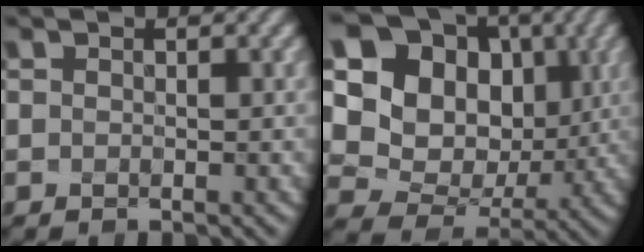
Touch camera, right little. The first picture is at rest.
{"total": 15.5, "force": [3.9, 13.3, 7.0], "torque": [-0.162, 0.025, 0.063]}